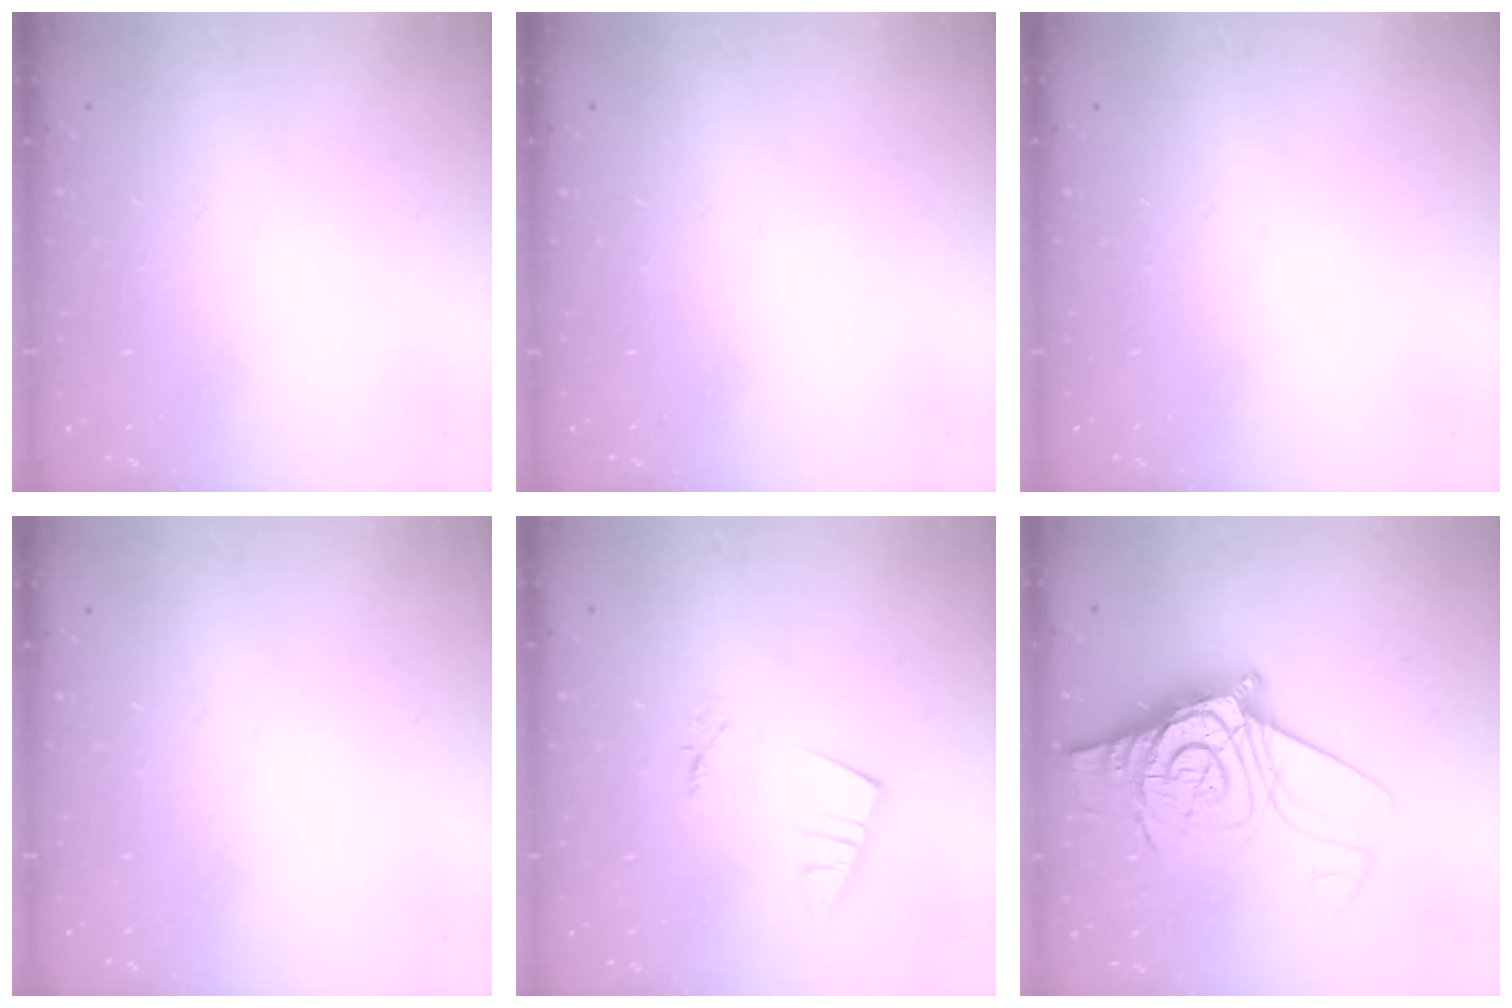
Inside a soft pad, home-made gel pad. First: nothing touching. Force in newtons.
{"total": 0.0}
{"total": 0.0}
{"total": 0.0}
{"total": 2.2, "press": 2.1, "slide": 0.2}
{"total": 16.6, "press": 16.5, "slide": 1.8}